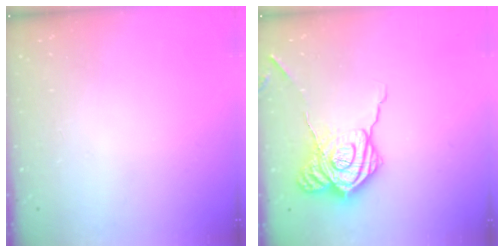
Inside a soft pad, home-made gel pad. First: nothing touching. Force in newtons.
{"total": 18.6, "press": 18.6, "slide": 1.4}